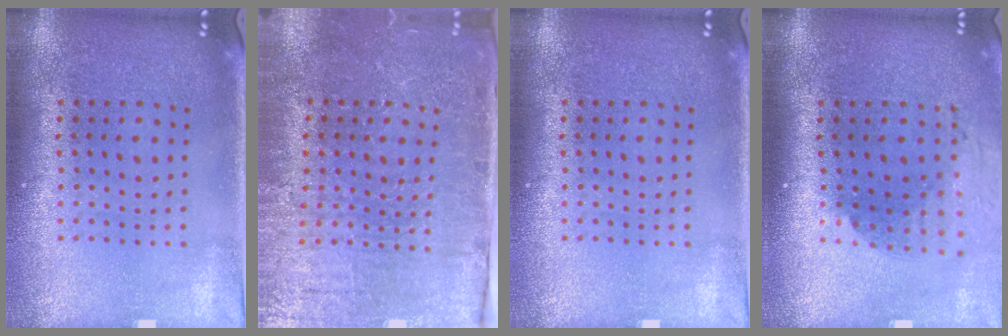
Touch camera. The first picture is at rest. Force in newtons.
{"total": 3.9, "press": 3.9, "slide": 0.5}
{"total": 0.0}
{"total": 2.0, "press": 1.5, "slide": 1.4}